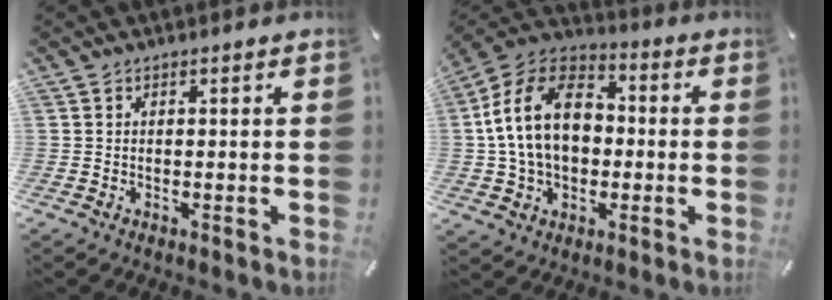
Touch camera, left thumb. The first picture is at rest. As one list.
[{"total": 17.6, "force": [0.4, 13.4, 11.5], "torque": [-0.247, 0.016, 0.002]}]